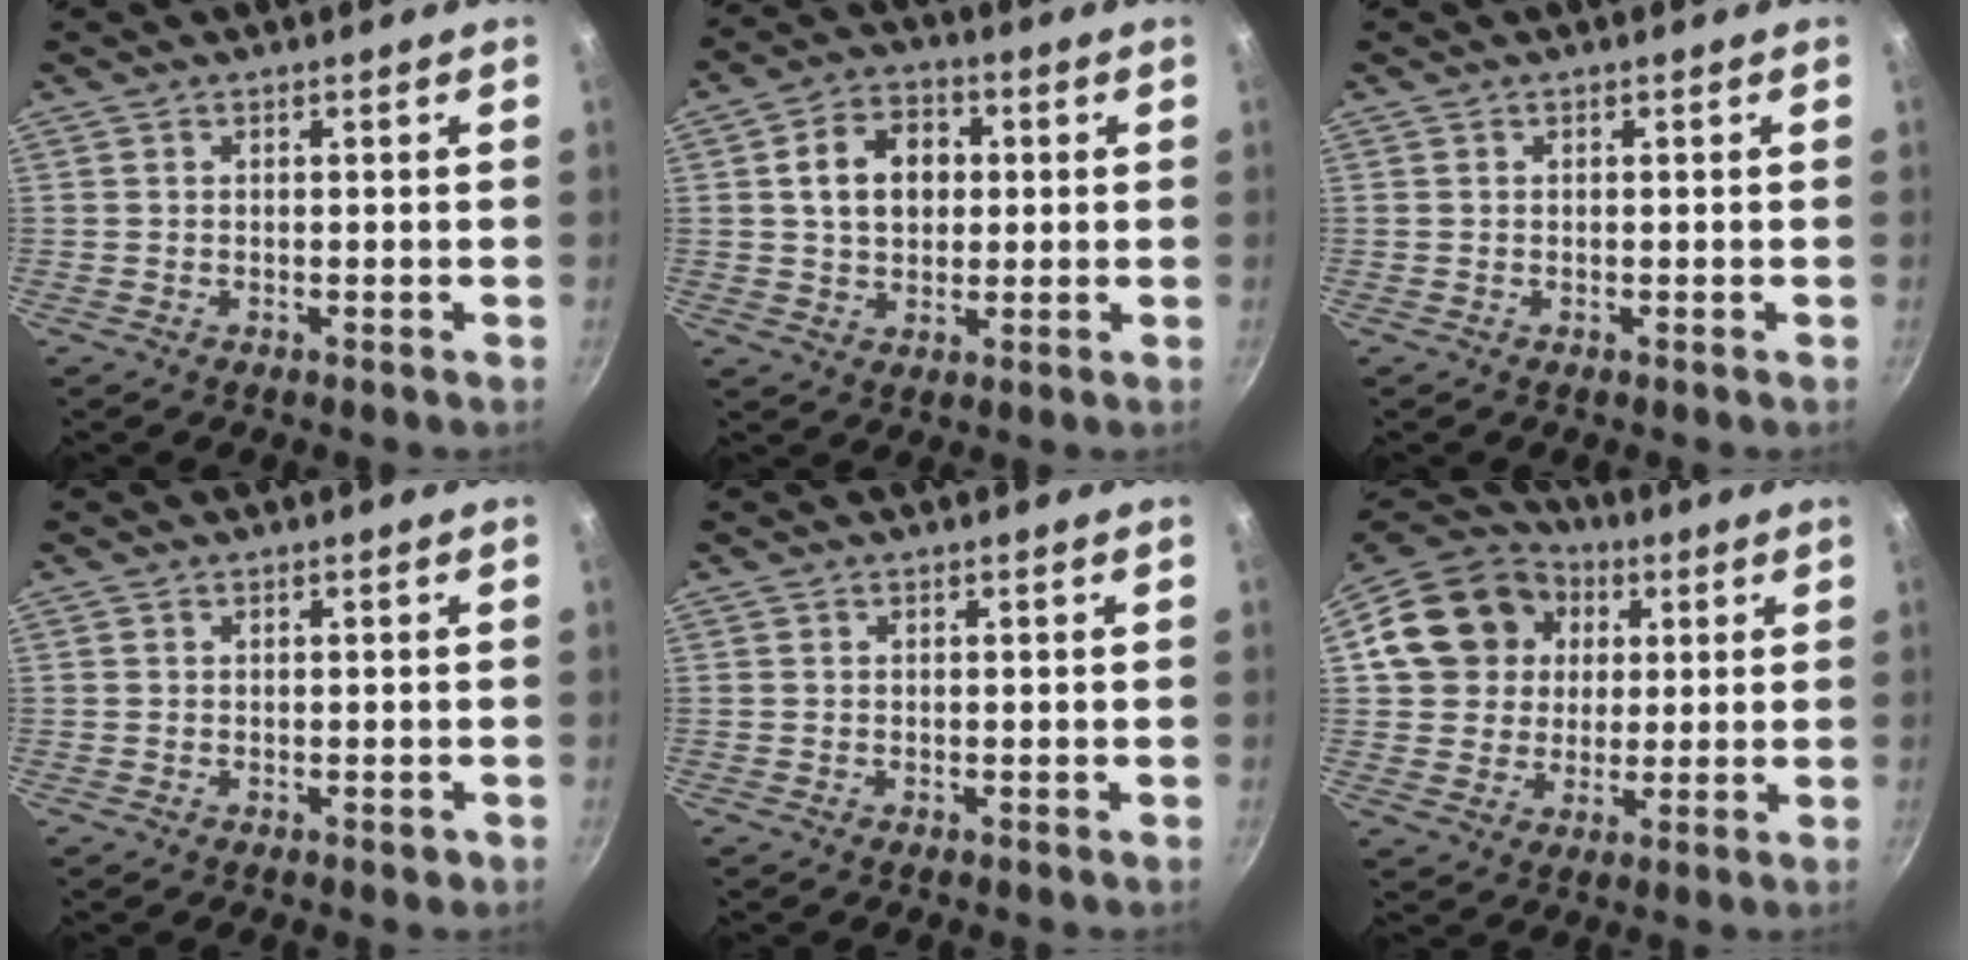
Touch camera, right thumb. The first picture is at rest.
{"total": 10.1, "force": [1.6, 7.6, 6.4], "torque": [-0.083, 0.013, 0.020]}
{"total": 0.0}
{"total": 1.0, "force": [-0.3, 0.7, 0.6], "torque": [-0.005, 0.002, -0.004]}
{"total": 0.0}
{"total": 16.6, "force": [4.0, 14.5, 7.1], "torque": [-0.113, 0.023, 0.065]}